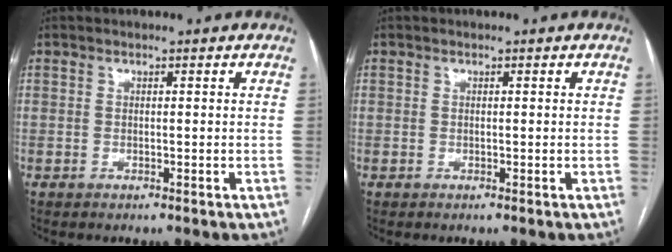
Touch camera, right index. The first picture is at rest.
{"total": 0.0}